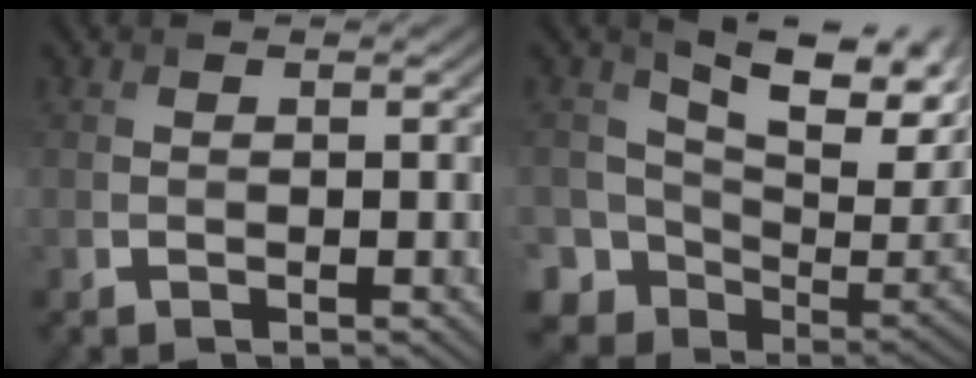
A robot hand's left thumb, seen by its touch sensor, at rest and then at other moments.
{"total": 12.7, "force": [5.3, 8.0, 8.4], "torque": [-0.179, -0.016, 0.096]}